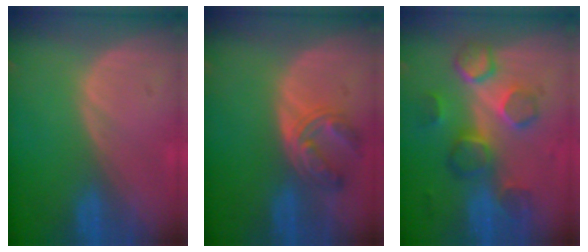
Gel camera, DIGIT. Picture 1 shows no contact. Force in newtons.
{"total": 5.5, "press": 5.4, "slide": 1.0}
{"total": 8.6, "press": 8.0, "slide": 3.0}